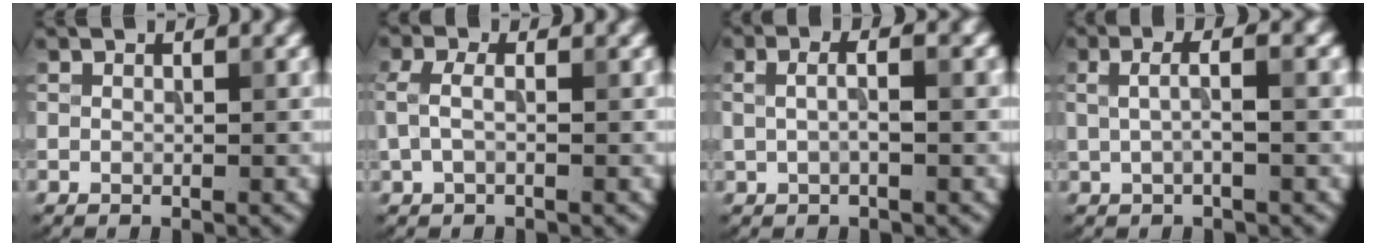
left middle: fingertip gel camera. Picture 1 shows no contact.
{"total": 1.8, "force": [-0.1, 0.9, 1.6], "torque": [-0.042, 0.004, -0.006]}
{"total": 2.2, "force": [0.2, 0.6, 2.1], "torque": [-0.038, 0.001, 0.001]}
{"total": 2.5, "force": [0.2, 0.6, 2.4], "torque": [-0.047, 0.008, 0.002]}